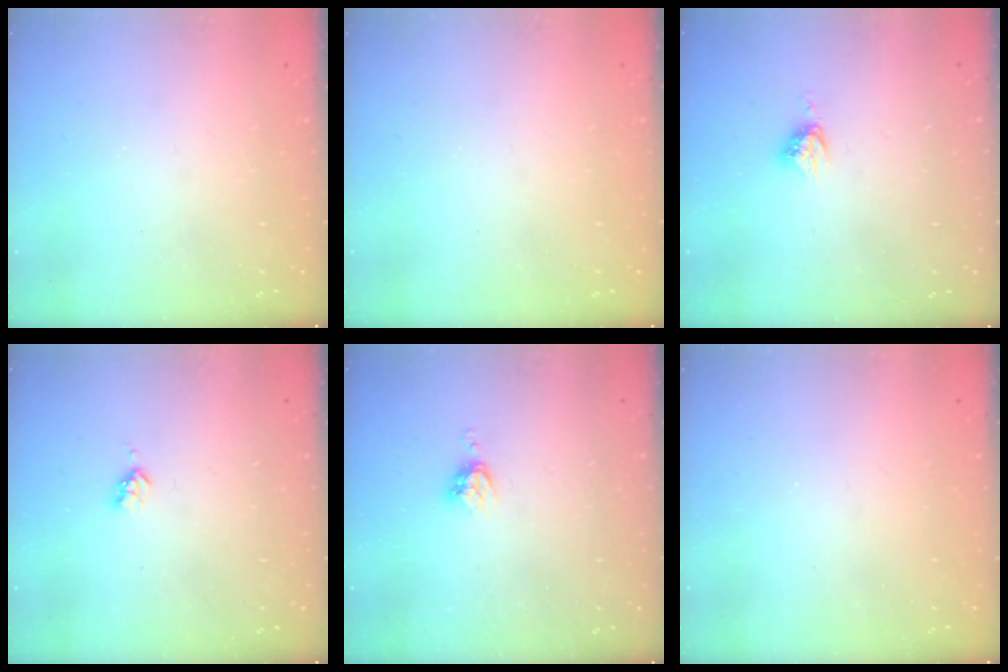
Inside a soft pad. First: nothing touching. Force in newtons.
{"total": 0.0}
{"total": 4.9, "press": 4.8, "slide": 0.4}
{"total": 2.9, "press": 2.9, "slide": 0.5}
{"total": 4.0, "press": 4.0, "slide": 0.5}
{"total": 0.0}